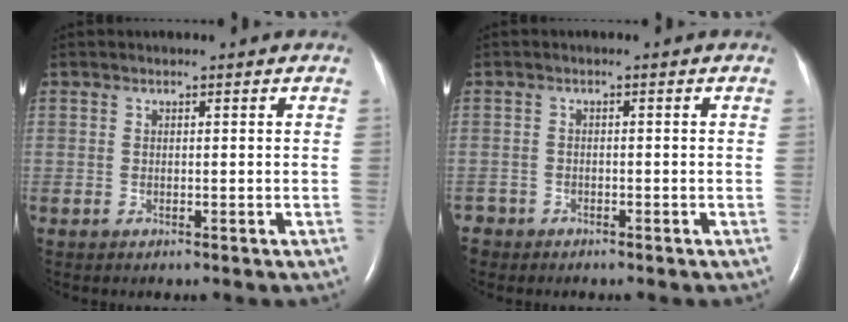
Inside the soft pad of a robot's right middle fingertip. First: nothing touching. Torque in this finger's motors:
{"motor_torque": [0.04, -0.09, -0.02, -0.06]}